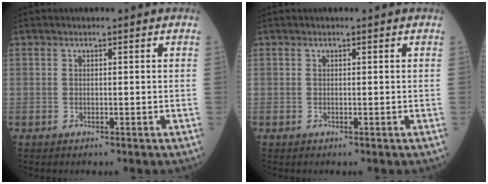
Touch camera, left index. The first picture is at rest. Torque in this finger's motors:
{"motor_torque": [-0.20, 0.27, 0.00, -0.01]}